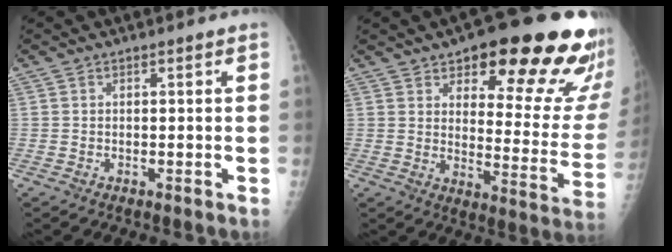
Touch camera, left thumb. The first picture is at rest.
{"total": 24.4, "force": [14.7, 7.9, 17.8], "torque": [-0.185, -0.069, 0.194]}